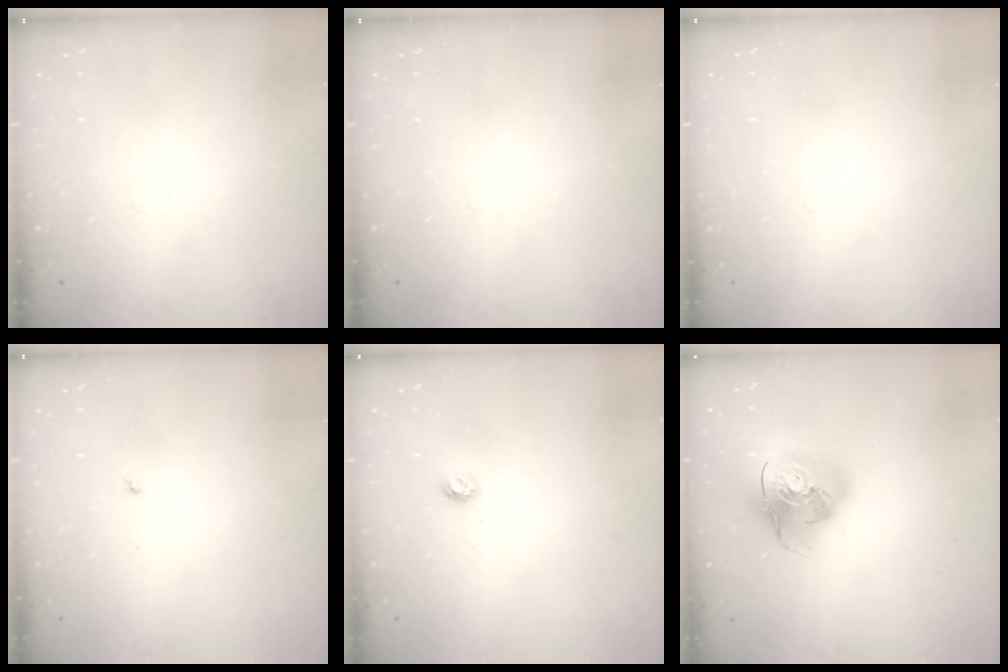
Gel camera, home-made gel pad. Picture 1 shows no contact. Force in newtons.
{"total": 0.0}
{"total": 0.7, "press": 0.7, "slide": 0.1}
{"total": 1.9, "press": 1.9, "slide": 0.3}
{"total": 3.9, "press": 3.9, "slide": 0.5}
{"total": 16.2, "press": 16.0, "slide": 2.4}